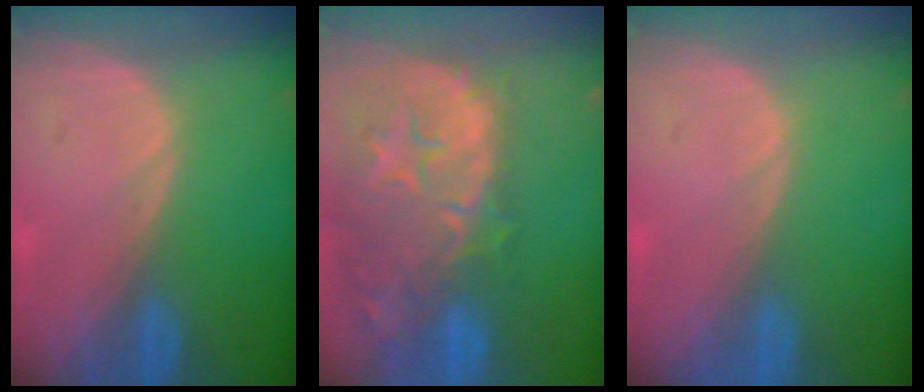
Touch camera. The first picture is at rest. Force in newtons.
{"total": 15.1, "press": 12.0, "slide": 9.2}
{"total": 0.0}